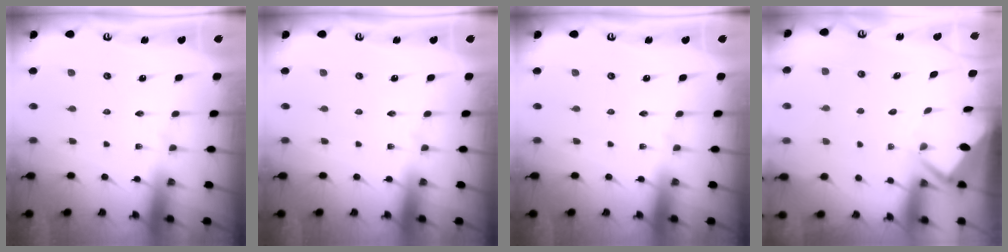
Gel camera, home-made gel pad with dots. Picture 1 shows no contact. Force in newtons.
{"total": 0.0}
{"total": 0.0}
{"total": 3.7, "press": 3.7, "slide": 0.3}